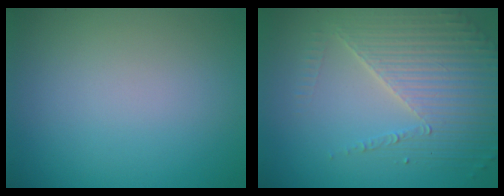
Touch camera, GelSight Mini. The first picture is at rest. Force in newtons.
{"total": 5.4, "press": 4.4, "slide": 3.2}